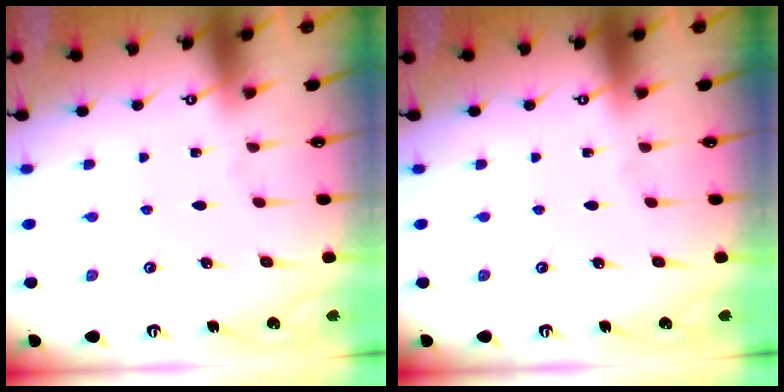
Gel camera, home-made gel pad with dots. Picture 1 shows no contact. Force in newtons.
{"total": 0.0}